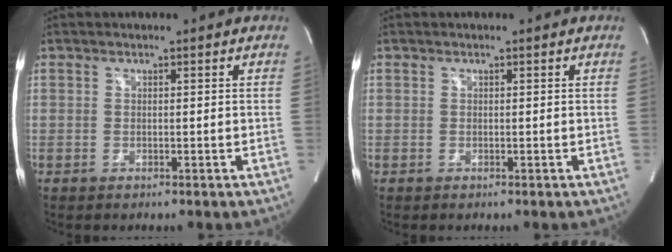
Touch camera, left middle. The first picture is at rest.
{"total": 0.0}